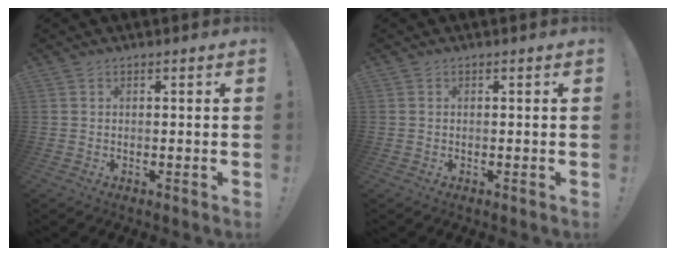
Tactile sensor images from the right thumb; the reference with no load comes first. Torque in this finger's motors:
{"motor_torque": [-0.03, 0.19, 0.07, -0.15, 0.00]}